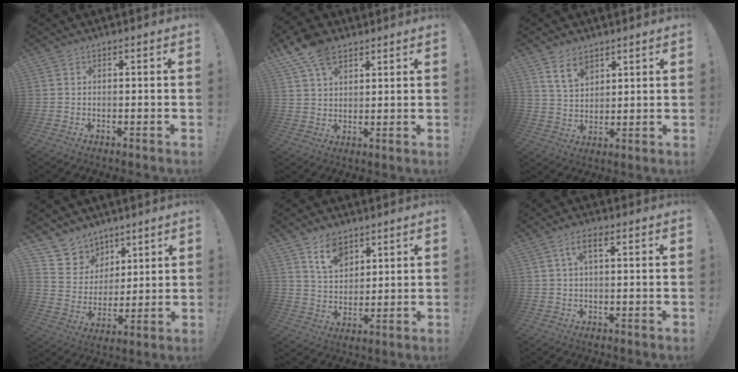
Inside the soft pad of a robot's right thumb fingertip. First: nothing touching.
{"total": 10.6, "force": [6.8, 6.1, 5.3], "torque": [-0.089, -0.030, 0.132]}
{"total": 7.9, "force": [5.3, 4.6, 3.6], "torque": [-0.060, -0.026, 0.102]}
{"total": 9.4, "force": [6.4, 6.9, 0.4], "torque": [-0.014, -0.058, 0.130]}
{"total": 9.9, "force": [6.7, 6.0, 4.2], "torque": [-0.063, -0.037, 0.125]}
{"total": 4.4, "force": [1.4, 1.8, 3.7], "torque": [-0.067, 0.006, 0.022]}